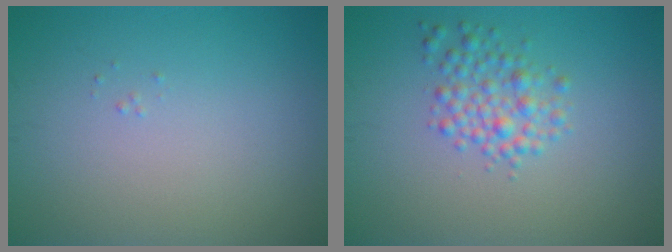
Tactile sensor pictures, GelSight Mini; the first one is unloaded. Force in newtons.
{"total": 2.8, "press": 2.8, "slide": 0.1}